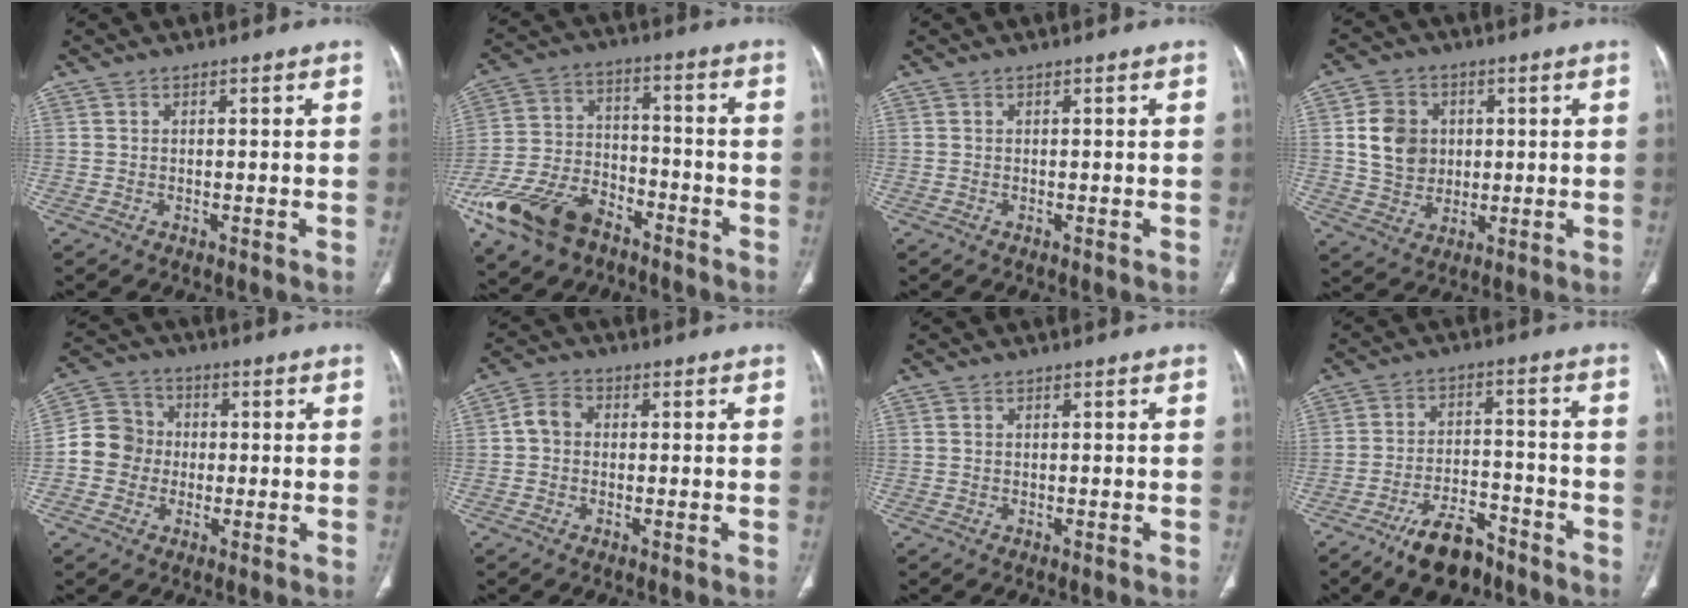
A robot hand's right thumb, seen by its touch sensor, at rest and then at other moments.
{"total": 17.8, "force": [-11.1, 10.4, 9.3], "torque": [-0.179, 0.049, -0.199]}
{"total": 0.0}
{"total": 9.2, "force": [1.4, 8.0, 4.4], "torque": [-0.050, -0.005, 0.028]}
{"total": 8.5, "force": [-0.8, 7.9, 2.9], "torque": [-0.031, 0.026, -0.025]}
{"total": 4.0, "force": [0.0, 3.3, 2.3], "torque": [-0.035, 0.013, -0.008]}
{"total": 0.0}
{"total": 12.0, "force": [-8.7, 4.8, 6.7], "torque": [-0.105, 0.058, -0.151]}